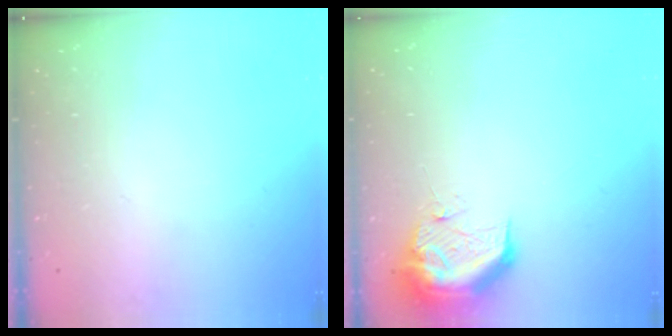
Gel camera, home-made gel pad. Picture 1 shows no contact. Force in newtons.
{"total": 11.7, "press": 11.7, "slide": 1.3}